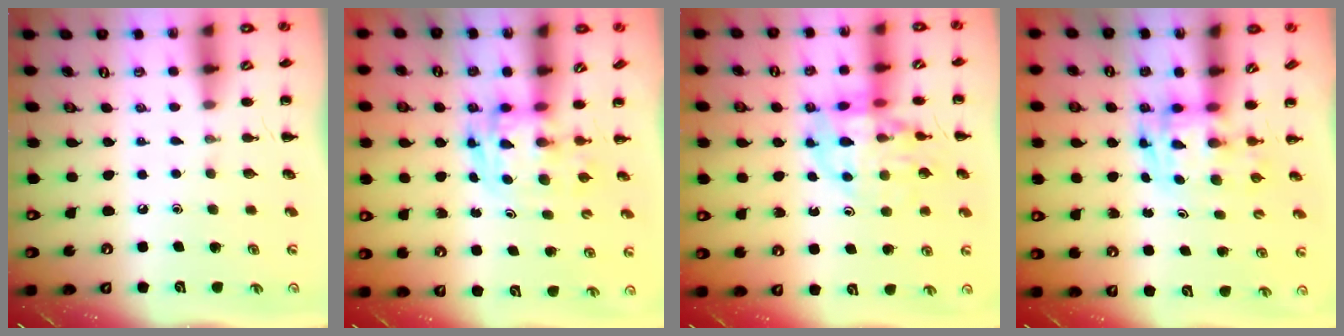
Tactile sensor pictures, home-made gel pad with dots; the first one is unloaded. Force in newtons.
{"total": 3.3, "press": 3.3, "slide": 0.6}
{"total": 12.5, "press": 12.4, "slide": 2.1}
{"total": 3.4, "press": 3.3, "slide": 0.6}